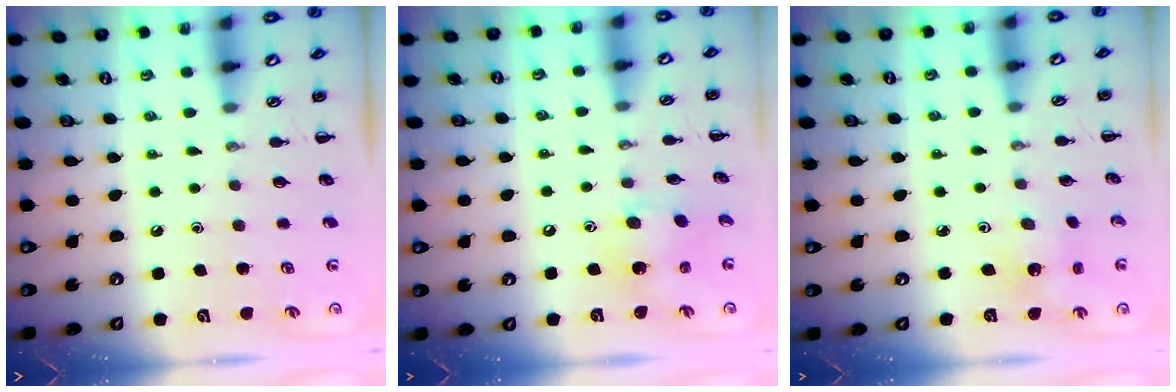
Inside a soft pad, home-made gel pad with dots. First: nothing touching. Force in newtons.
{"total": 5.9, "press": 5.8, "slide": 1.2}
{"total": 2.6, "press": 2.4, "slide": 0.9}